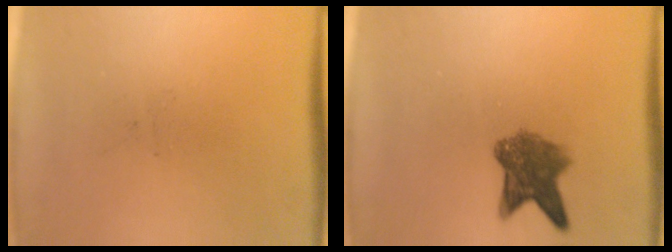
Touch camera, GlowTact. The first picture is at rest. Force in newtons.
{"total": 6.3}